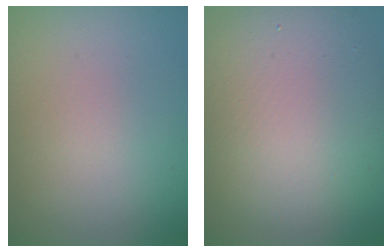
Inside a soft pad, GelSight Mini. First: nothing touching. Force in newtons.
{"total": 11.0, "press": 11.0, "slide": 0.7}